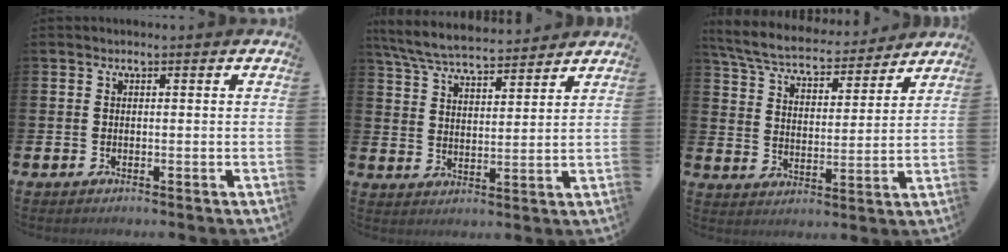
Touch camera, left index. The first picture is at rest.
{"total": 6.9, "force": [6.6, 1.0, 1.7], "torque": [-0.059, -0.030, 0.119]}
{"total": 6.6, "force": [6.2, 1.4, 1.8], "torque": [-0.065, -0.042, 0.107]}